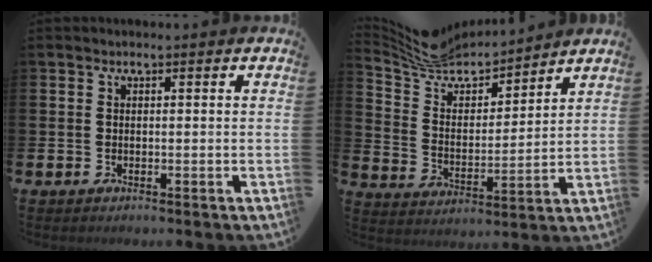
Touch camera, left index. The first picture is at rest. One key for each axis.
{"total": 8.0, "fx": 7.5, "fy": 2.6, "fz": 1.4, "tx": -0.075, "ty": -0.052, "tz": 0.135}